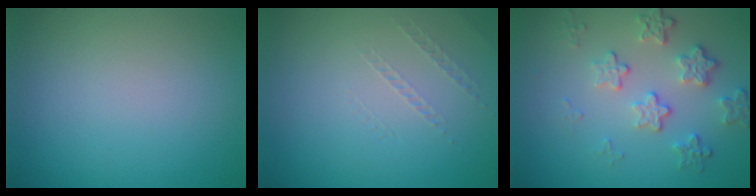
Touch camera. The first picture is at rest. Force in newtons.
{"total": 0.9, "press": 0.1, "slide": 0.9}
{"total": 4.0, "press": 3.1, "slide": 2.5}